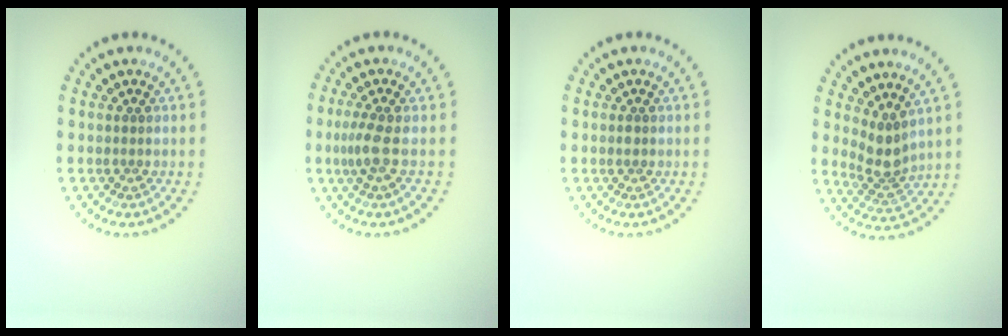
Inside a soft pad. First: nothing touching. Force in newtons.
{"total": 1.9, "press": 1.6, "slide": 1.1}
{"total": 0.9, "press": 0.9, "slide": 0.0}
{"total": 2.8, "press": 2.2, "slide": 1.8}